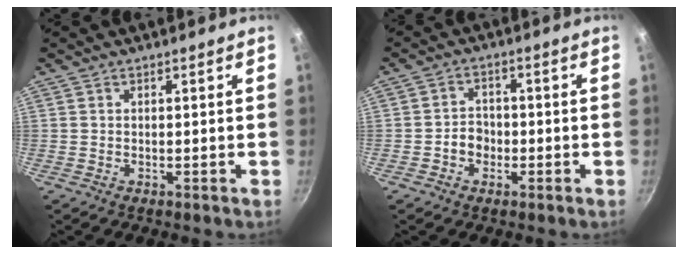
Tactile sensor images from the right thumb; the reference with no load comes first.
{"total": 3.8, "force": [-1.4, 3.1, 1.8], "torque": [-0.005, 0.018, -0.025]}